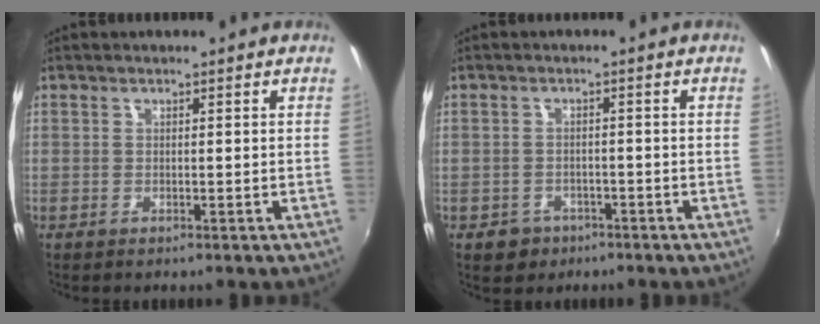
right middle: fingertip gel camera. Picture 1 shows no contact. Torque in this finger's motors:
{"motor_torque": [0.55, -0.52, -0.05, 0.00]}